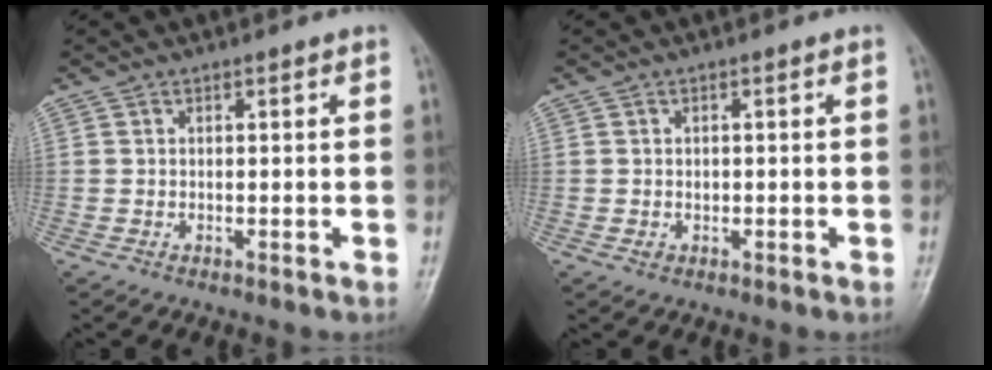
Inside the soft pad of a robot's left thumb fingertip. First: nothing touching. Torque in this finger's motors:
{"motor_torque": [-0.06, 0.06, 0.00, 0.00, 0.00]}